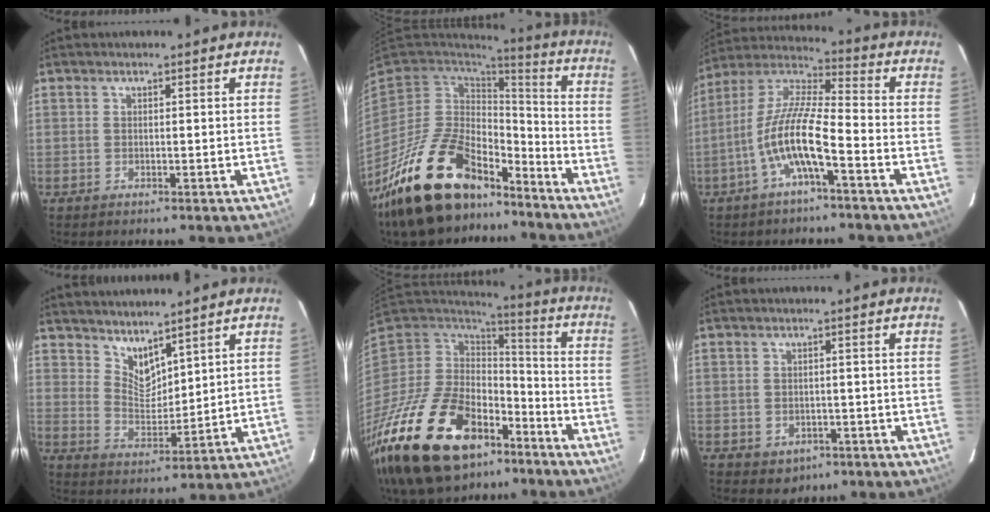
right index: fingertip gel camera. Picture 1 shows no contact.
{"total": 25.1, "force": [-17.6, 11.8, 13.4], "torque": [-0.270, 0.000, -0.283]}
{"total": 11.7, "force": [-4.9, 2.1, 10.5], "torque": [-0.214, 0.007, -0.096]}
{"total": 6.2, "force": [5.3, 2.3, 2.3], "torque": [-0.032, -0.005, 0.103]}
{"total": 28.5, "force": [-17.5, 15.7, 16.2], "torque": [-0.343, -0.027, -0.280]}
{"total": 3.9, "force": [-1.5, 3.4, 1.2], "torque": [-0.031, 0.003, -0.006]}